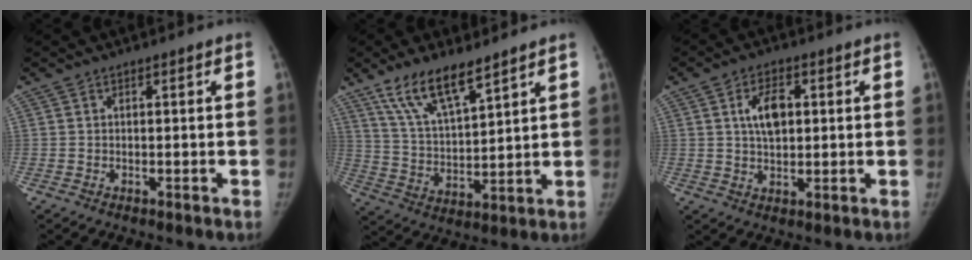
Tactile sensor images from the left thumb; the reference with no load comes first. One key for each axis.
{"total": 11.9, "fx": 8.4, "fy": 3.6, "fz": 7.7, "tx": -0.127, "ty": -0.042, "tz": 0.169}
{"total": 6.6, "fx": 1.5, "fy": 3.8, "fz": 5.1, "tx": -0.075, "ty": 0.000, "tz": 0.024}